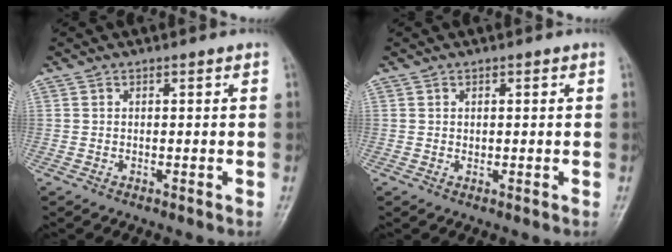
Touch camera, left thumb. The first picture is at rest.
{"total": 0.7, "force": [0.2, 0.6, 0.3], "torque": [-0.002, 0.000, 0.003]}